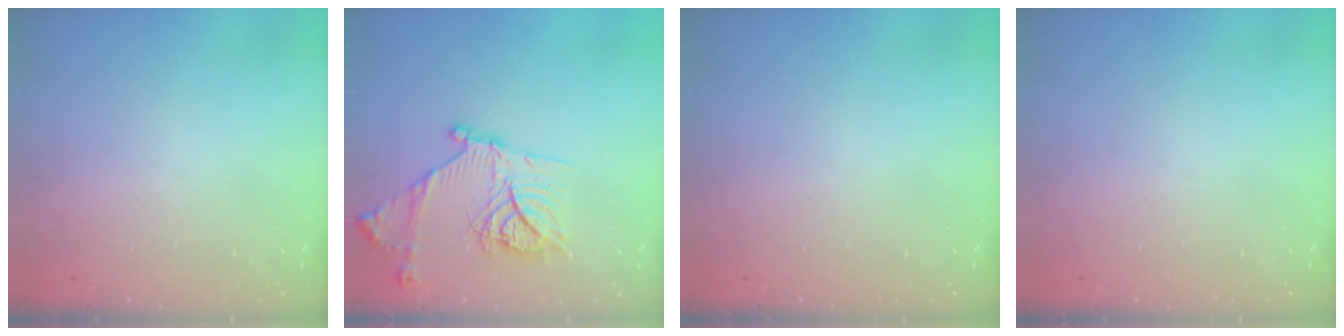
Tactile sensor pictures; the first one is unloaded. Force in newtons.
{"total": 18.9, "press": 18.8, "slide": 1.9}
{"total": 0.0}
{"total": 0.0}